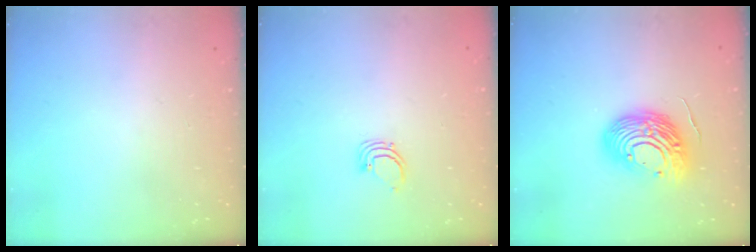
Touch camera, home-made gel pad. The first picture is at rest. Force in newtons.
{"total": 2.5, "press": 2.5, "slide": 0.1}
{"total": 14.0, "press": 13.8, "slide": 2.2}